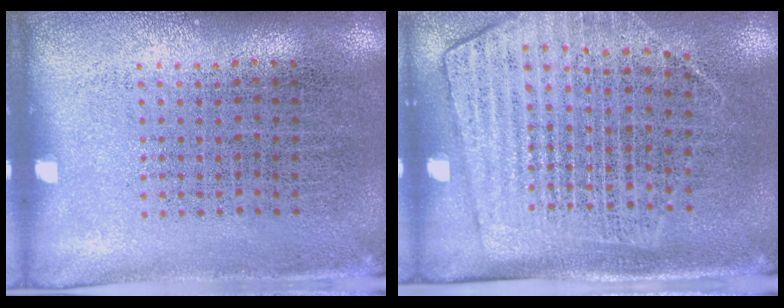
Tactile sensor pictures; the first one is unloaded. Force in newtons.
{"total": 1.8, "press": 1.5, "slide": 0.9}